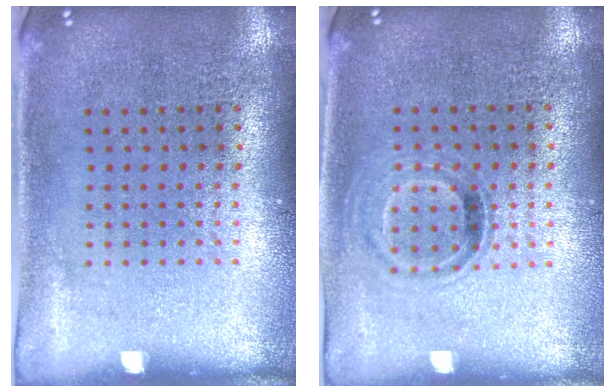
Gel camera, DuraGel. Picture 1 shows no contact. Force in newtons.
{"total": 0.8, "press": 0.7, "slide": 0.4}